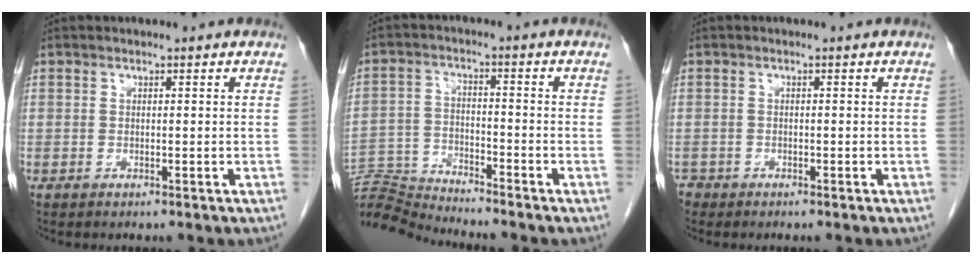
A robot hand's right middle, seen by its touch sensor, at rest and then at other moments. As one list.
[{"total": 8.8, "force": [-8.6, -1.8, -0.3], "torque": [0.002, 0.003, -0.164]}, {"total": 1.5, "force": [-1.2, 0.8, 0.0], "torque": [-0.006, -0.001, -0.022]}]